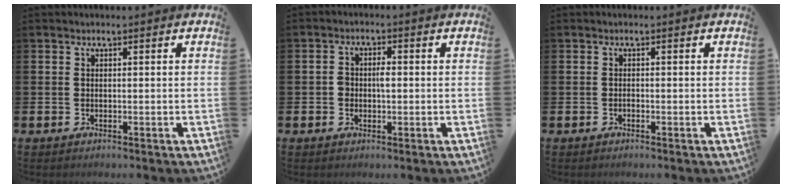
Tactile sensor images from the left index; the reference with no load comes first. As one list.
[{"total": 2.2, "force": [0.0, 1.5, 1.6], "torque": [-0.021, 0.005, -0.005]}, {"total": 0.0}]